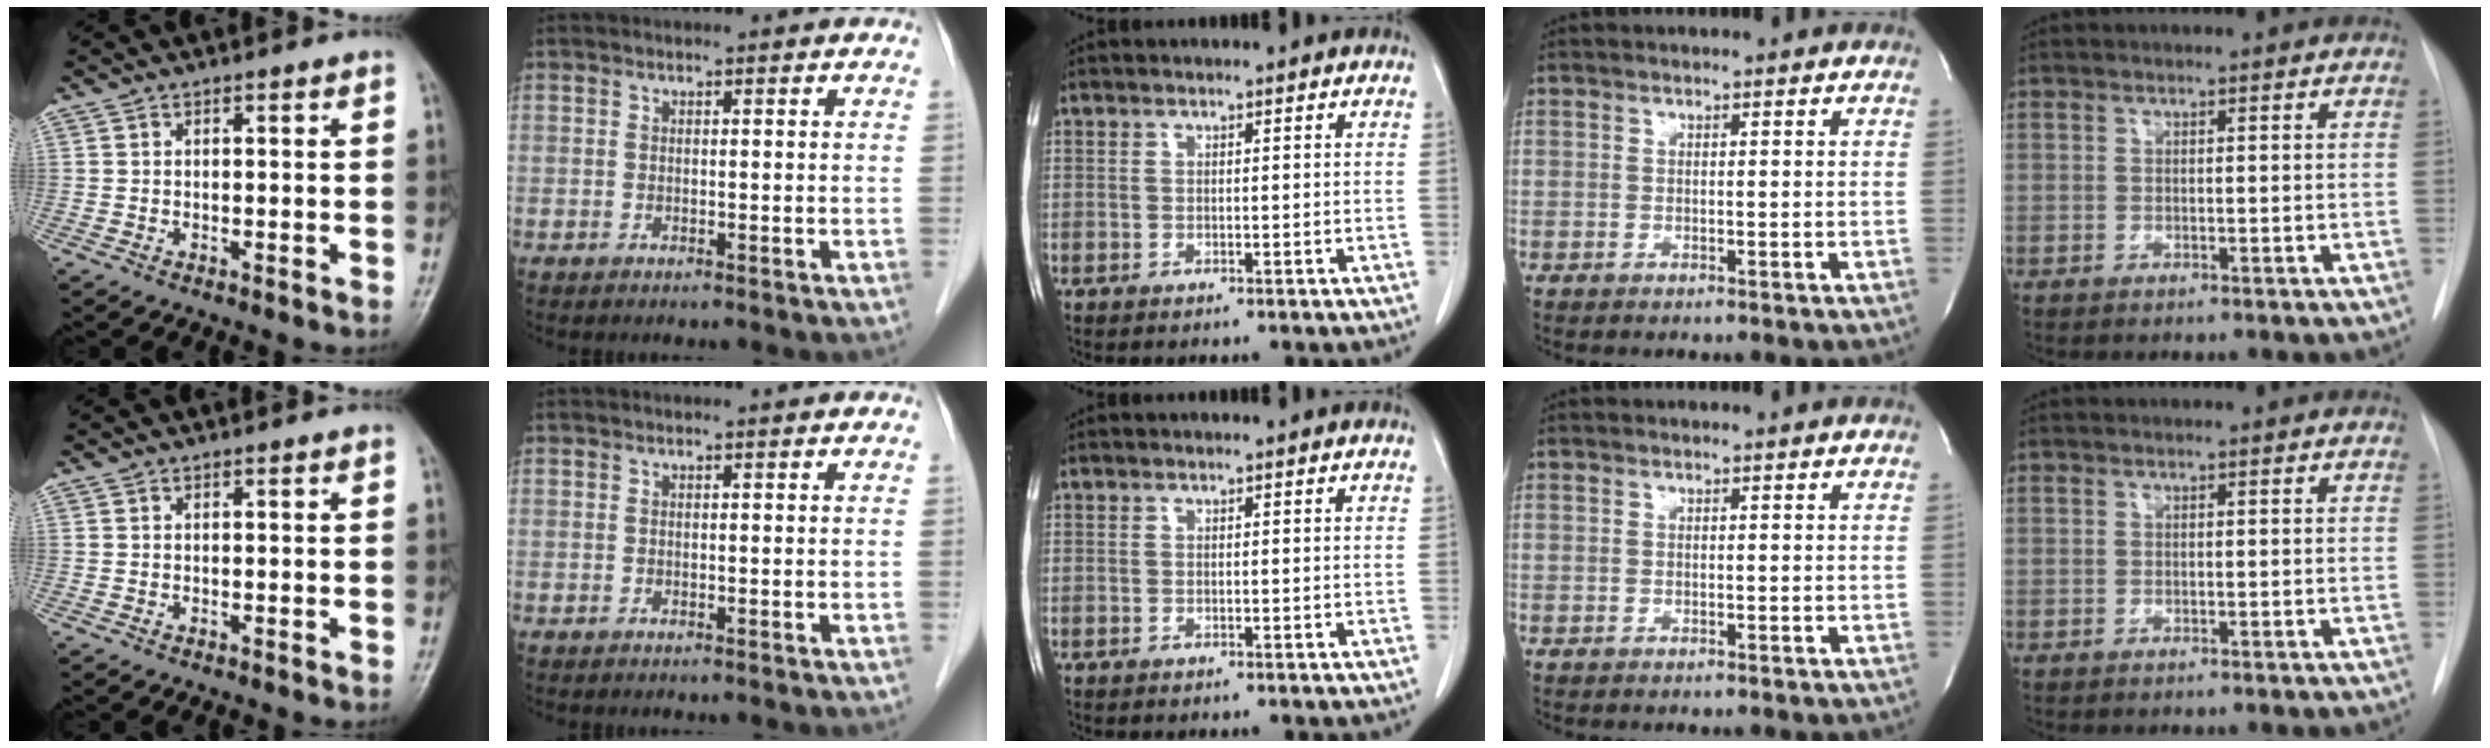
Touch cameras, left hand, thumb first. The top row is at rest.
{}